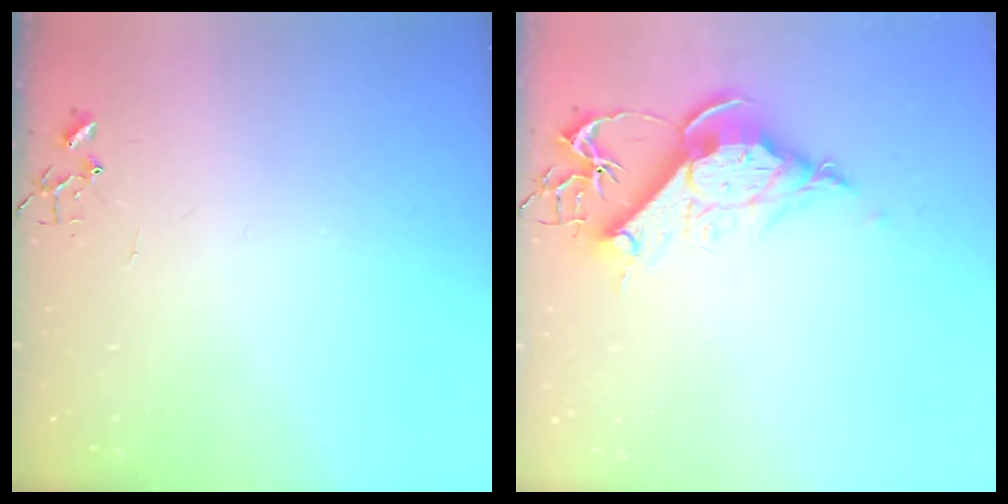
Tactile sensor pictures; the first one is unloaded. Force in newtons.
{"total": 12.5, "press": 12.4, "slide": 1.5}